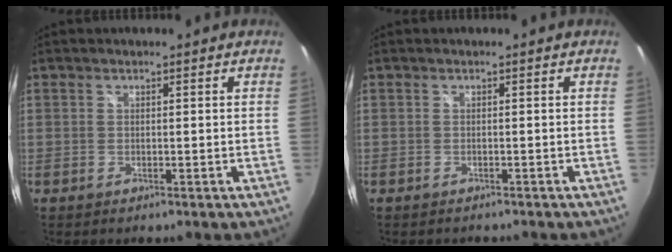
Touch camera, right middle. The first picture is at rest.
{"total": 1.5, "force": [-1.4, 0.6, 0.4], "torque": [-0.013, -0.008, -0.019]}